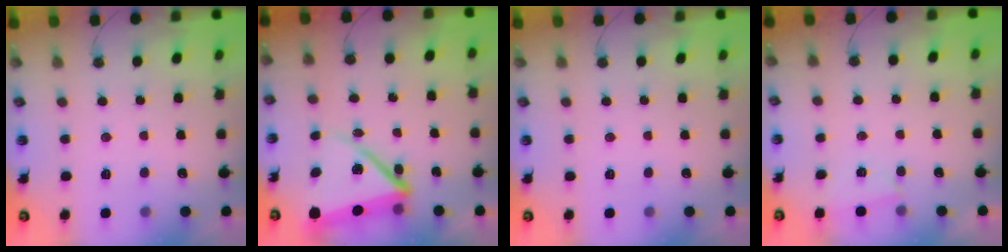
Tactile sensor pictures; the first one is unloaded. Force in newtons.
{"total": 11.7, "press": 11.5, "slide": 2.0}
{"total": 0.0}
{"total": 1.7, "press": 1.7, "slide": 0.5}